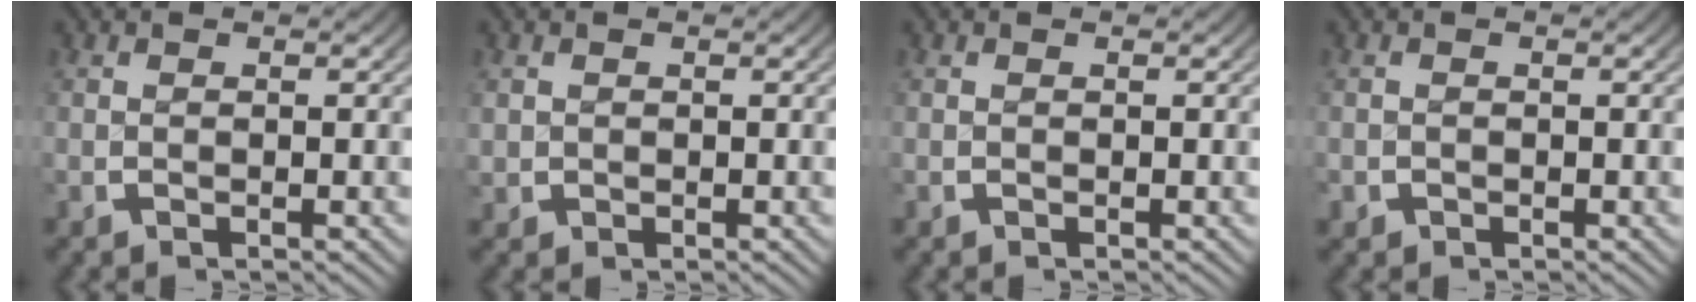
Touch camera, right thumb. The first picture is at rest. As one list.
[{"total": 1.0, "force": [0.3, 0.9, -0.2], "torque": [0.001, -0.009, 0.013]}, {"total": 0.0}, {"total": 0.9, "force": [-0.5, 0.6, -0.4], "torque": [0.002, -0.010, -0.005]}]